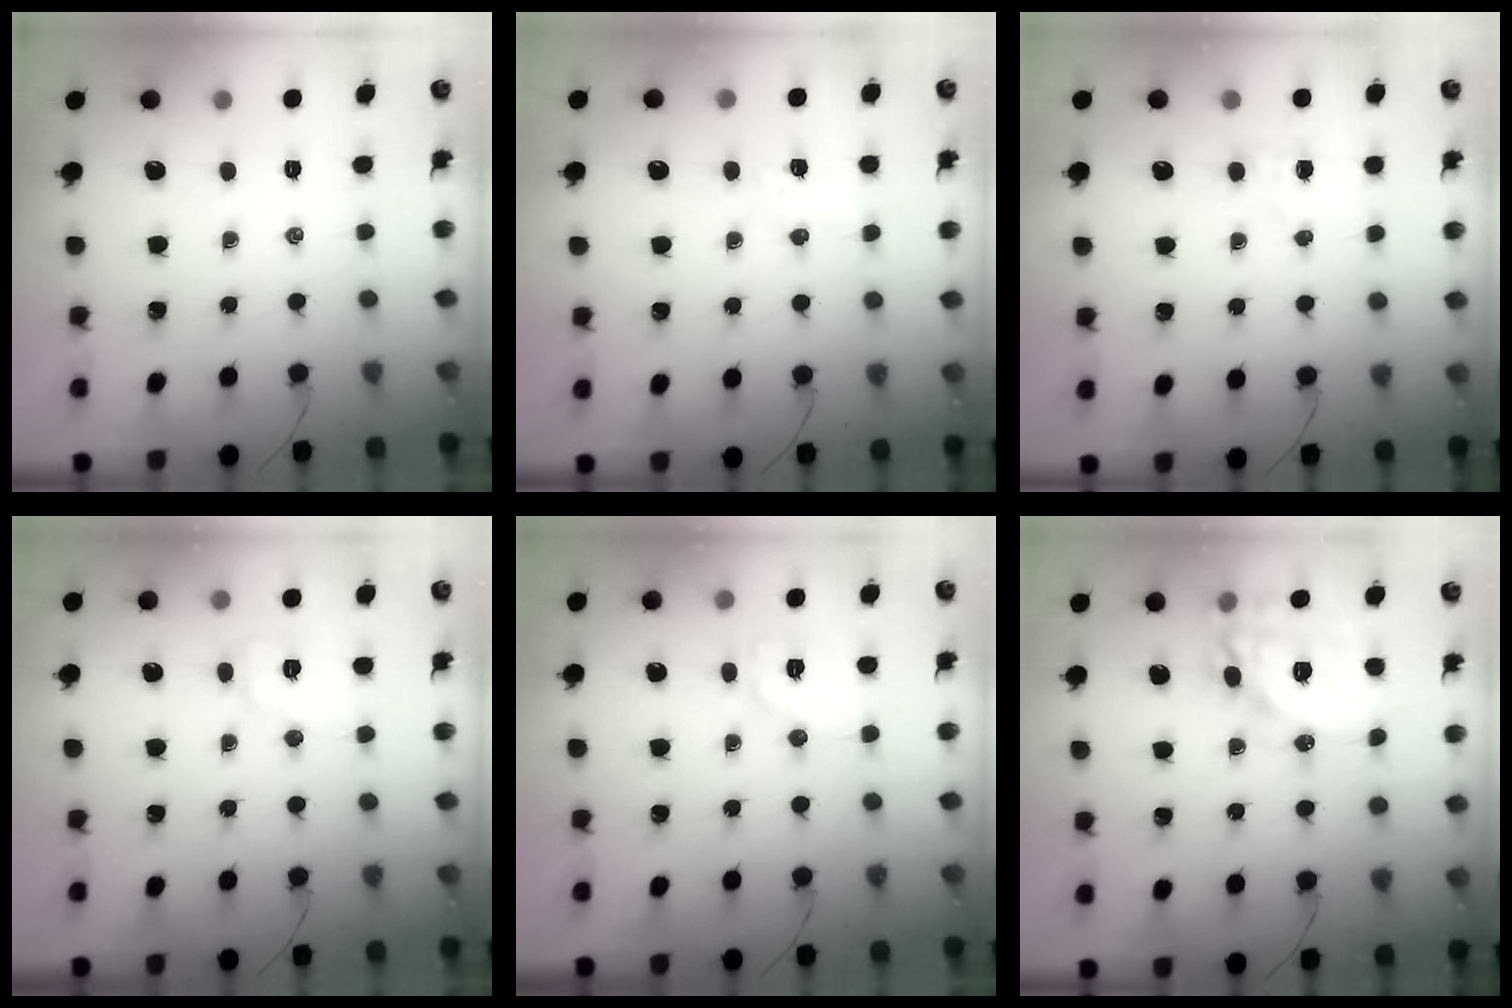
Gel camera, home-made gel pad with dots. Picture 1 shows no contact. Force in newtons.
{"total": 5.3, "press": 5.2, "slide": 0.7}
{"total": 2.7, "press": 2.6, "slide": 0.7}
{"total": 6.9, "press": 6.9, "slide": 0.4}
{"total": 7.3, "press": 7.2, "slide": 0.4}
{"total": 15.9, "press": 15.7, "slide": 2.6}